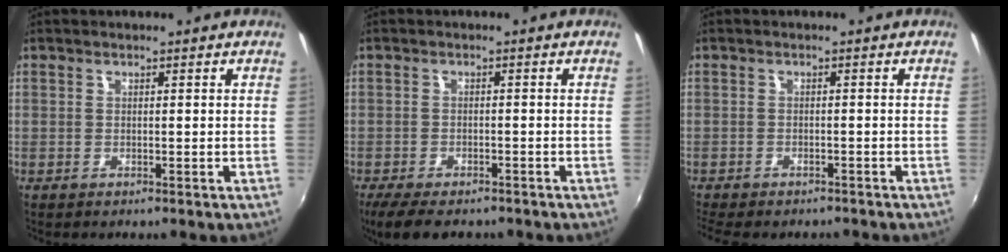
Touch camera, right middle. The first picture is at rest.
{"total": 8.8, "force": [-7.0, 2.8, 4.6], "torque": [-0.104, -0.031, -0.116]}
{"total": 7.1, "force": [-6.0, 2.3, 3.1], "torque": [-0.076, -0.024, -0.091]}